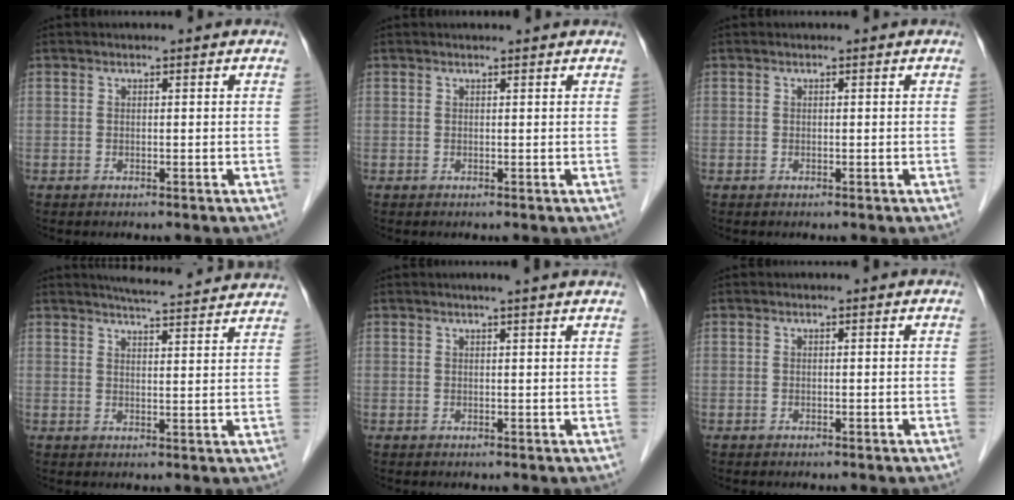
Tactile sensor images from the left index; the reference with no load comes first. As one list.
[{"total": 1.9, "force": [1.8, -0.1, 0.4], "torque": [-0.007, 0.008, 0.022]}, {"total": 0.0}, {"total": 13.4, "force": [12.8, 0.6, 4.1], "torque": [-0.057, 0.000, 0.150]}, {"total": 3.9, "force": [3.3, -0.5, 2.1], "torque": [-0.026, 0.015, 0.037]}, {"total": 0.0}]